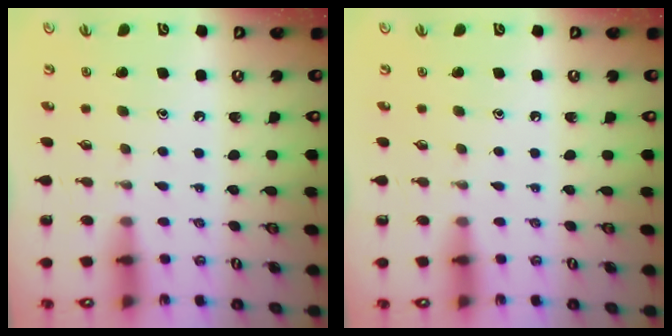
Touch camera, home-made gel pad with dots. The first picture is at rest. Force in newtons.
{"total": 0.0}